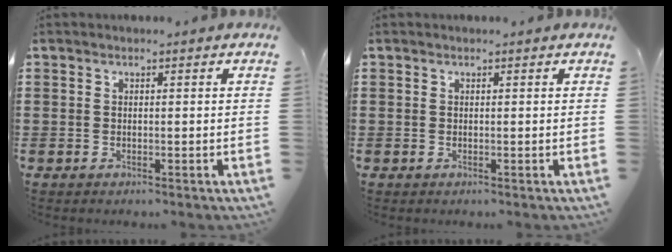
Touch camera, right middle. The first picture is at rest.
{"total": 0.0}